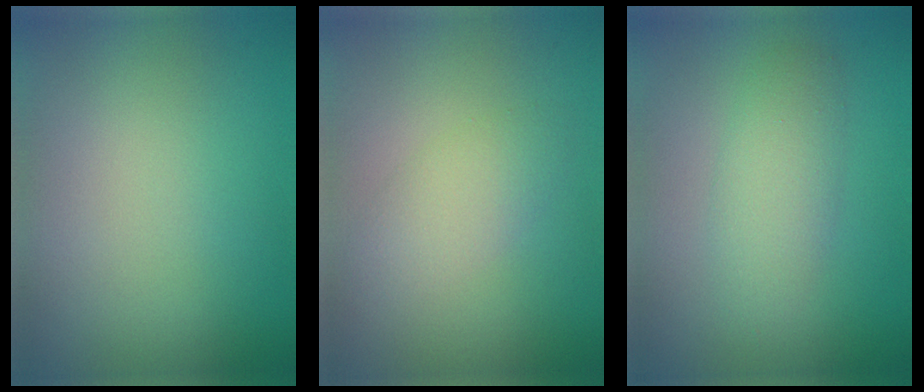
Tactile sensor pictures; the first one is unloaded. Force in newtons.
{"total": 2.4, "press": 2.4, "slide": 0.2}
{"total": 3.0, "press": 3.0, "slide": 0.1}